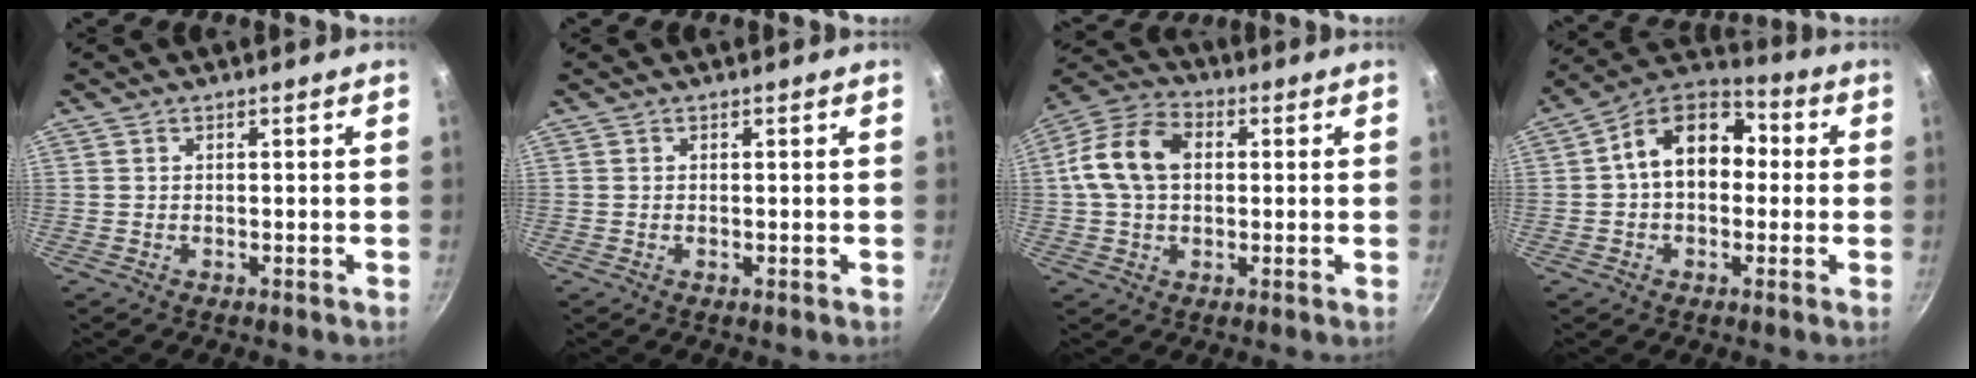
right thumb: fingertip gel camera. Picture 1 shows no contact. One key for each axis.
{"total": 0.0}
{"total": 12.0, "fx": 1.4, "fy": 8.4, "fz": 8.5, "tx": -0.143, "ty": 0.025, "tz": 0.010}
{"total": 14.4, "fx": 1.2, "fy": 10.2, "fz": 10.1, "tx": -0.117, "ty": 0.039, "tz": -0.004}